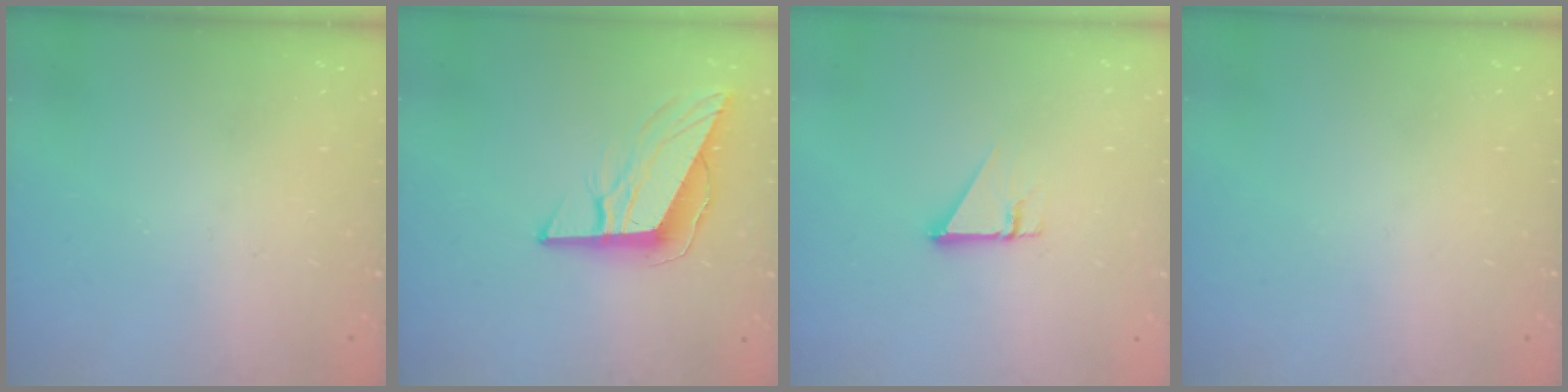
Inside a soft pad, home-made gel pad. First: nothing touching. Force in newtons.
{"total": 10.3, "press": 10.2, "slide": 1.9}
{"total": 2.7, "press": 2.7, "slide": 0.2}
{"total": 0.0}